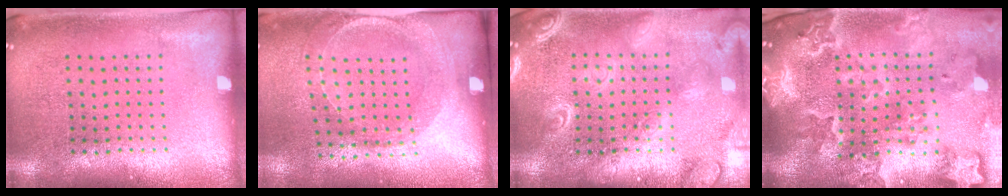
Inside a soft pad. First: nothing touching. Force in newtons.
{"total": 1.6, "press": 1.5, "slide": 0.6}
{"total": 3.6, "press": 3.6, "slide": 0.5}
{"total": 4.5, "press": 3.7, "slide": 2.7}